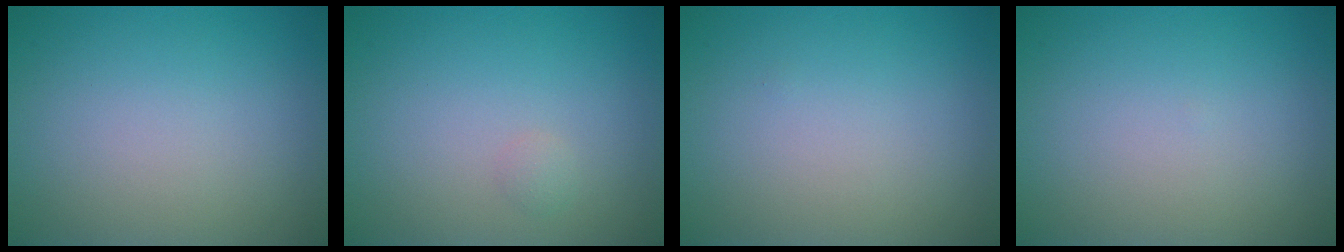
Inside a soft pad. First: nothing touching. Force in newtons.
{"total": 0.6, "press": 0.6, "slide": 0.0}
{"total": 0.0}
{"total": 0.0}